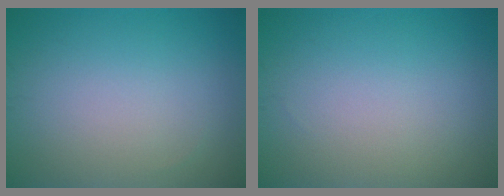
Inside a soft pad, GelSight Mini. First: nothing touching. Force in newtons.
{"total": 0.0}